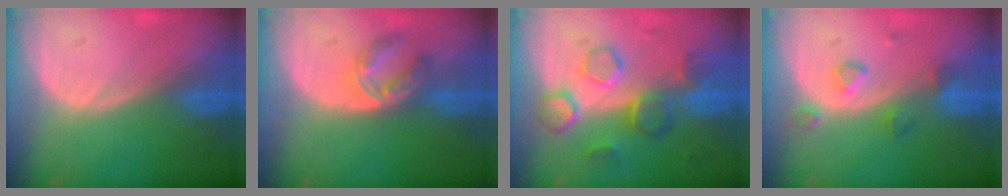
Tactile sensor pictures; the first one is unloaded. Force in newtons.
{"total": 6.0, "press": 5.0, "slide": 3.3}
{"total": 8.4, "press": 7.7, "slide": 3.5}
{"total": 3.5, "press": 3.4, "slide": 0.8}